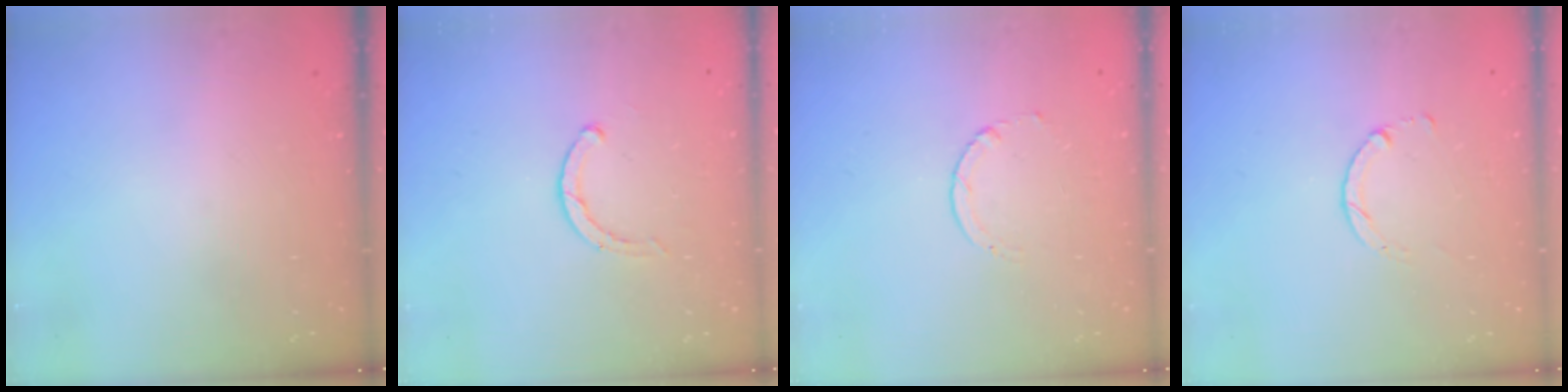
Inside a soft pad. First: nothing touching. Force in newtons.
{"total": 1.9, "press": 1.8, "slide": 0.3}
{"total": 1.7, "press": 1.7, "slide": 0.2}
{"total": 1.4, "press": 1.4, "slide": 0.2}